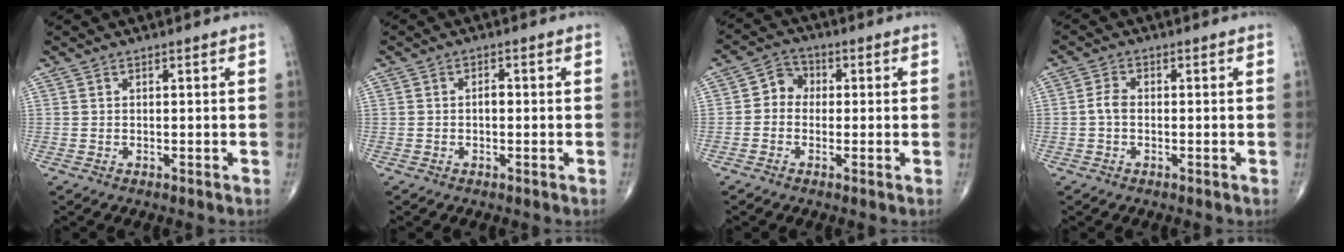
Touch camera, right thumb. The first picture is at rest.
{"total": 1.6, "force": [-0.2, 0.9, 1.2], "torque": [-0.015, 0.004, -0.007]}
{"total": 4.6, "force": [-0.3, 4.0, 2.3], "torque": [-0.018, 0.018, -0.019]}
{"total": 2.5, "force": [-0.4, 1.6, 1.8], "torque": [-0.035, 0.007, -0.015]}